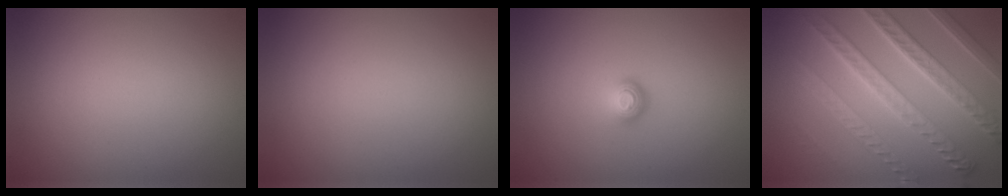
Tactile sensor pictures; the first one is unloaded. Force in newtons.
{"total": 0.0}
{"total": 1.5, "press": 1.1, "slide": 1.1}
{"total": 8.2, "press": 6.2, "slide": 5.4}